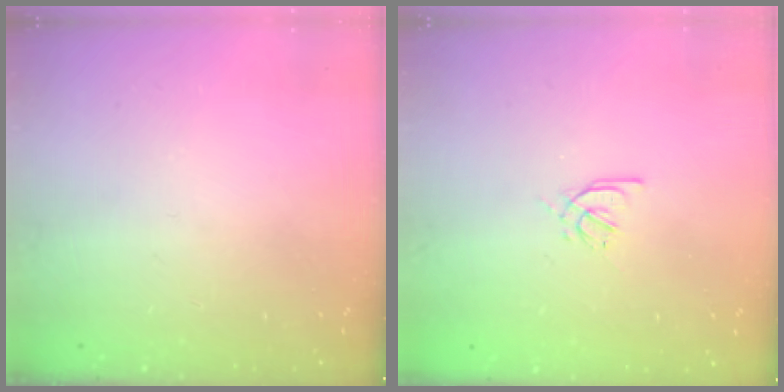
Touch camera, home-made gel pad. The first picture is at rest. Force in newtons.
{"total": 2.4, "press": 2.4, "slide": 0.6}